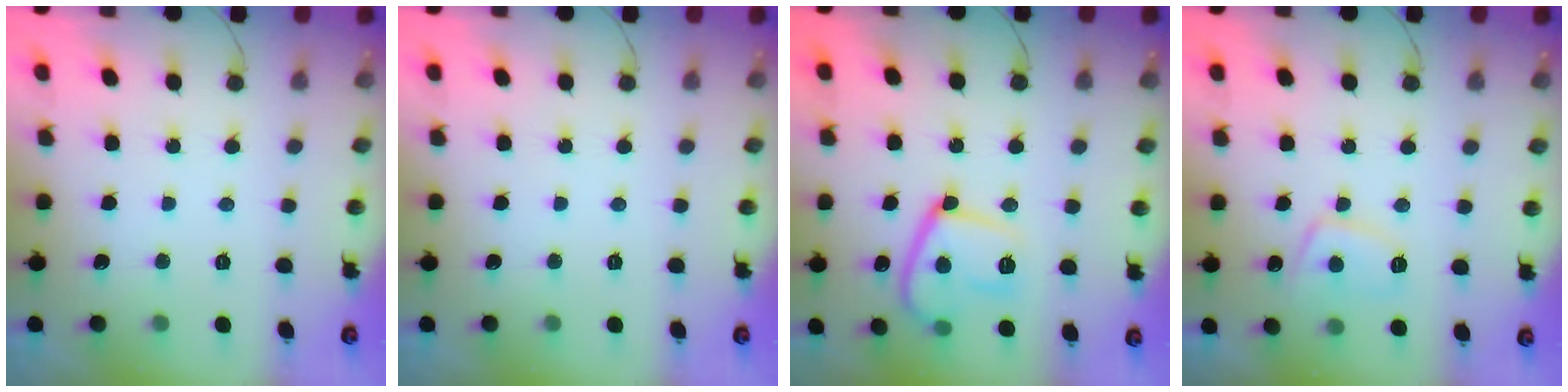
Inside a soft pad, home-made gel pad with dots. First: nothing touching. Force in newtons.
{"total": 0.0}
{"total": 14.4, "press": 14.3, "slide": 1.6}
{"total": 7.0, "press": 6.9, "slide": 1.2}